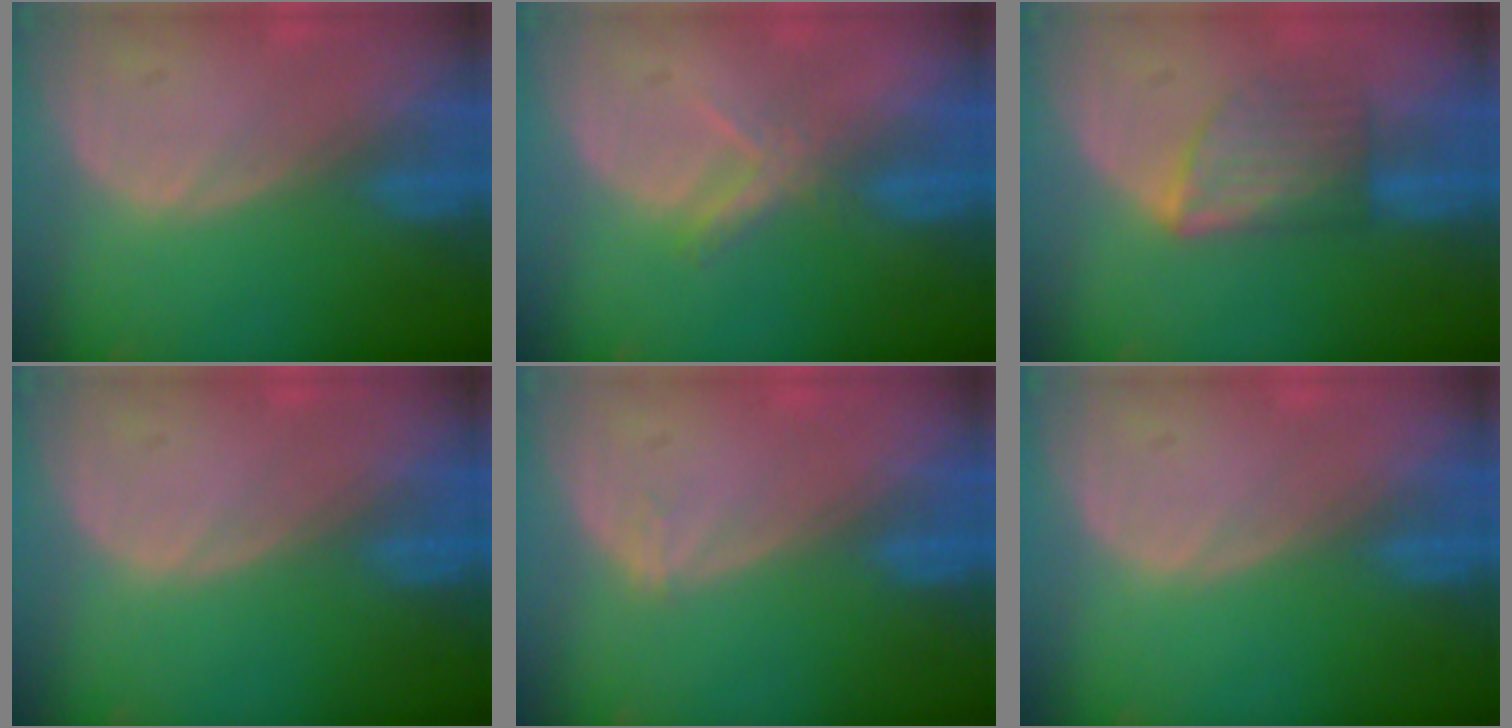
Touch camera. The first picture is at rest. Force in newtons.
{"total": 3.1, "press": 2.9, "slide": 0.9}
{"total": 5.8, "press": 5.6, "slide": 1.5}
{"total": 0.0}
{"total": 0.9, "press": 0.6, "slide": 0.6}
{"total": 0.0}